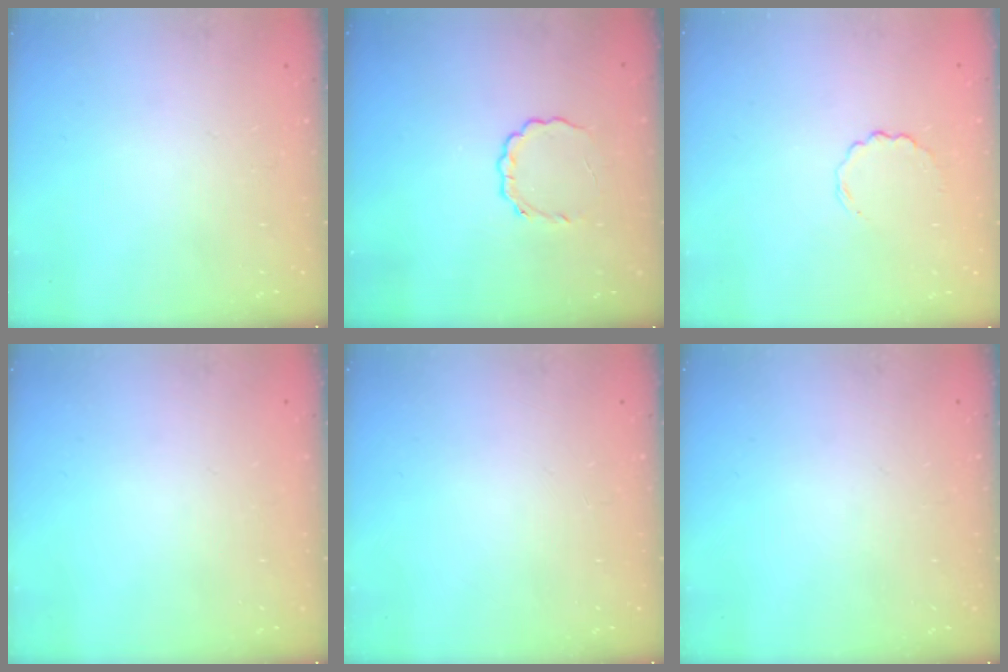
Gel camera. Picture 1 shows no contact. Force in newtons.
{"total": 2.8, "press": 2.8, "slide": 0.4}
{"total": 3.9, "press": 3.6, "slide": 1.3}
{"total": 0.0}
{"total": 0.0}
{"total": 0.0}